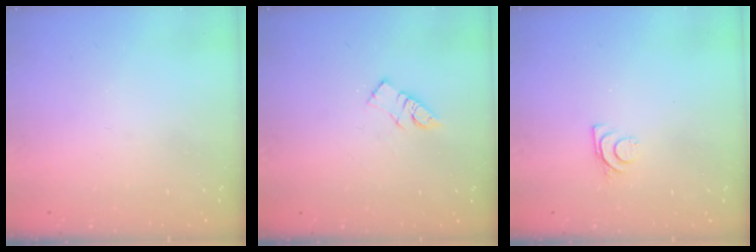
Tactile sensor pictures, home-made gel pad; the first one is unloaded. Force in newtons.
{"total": 7.5, "press": 7.4, "slide": 0.4}
{"total": 6.5, "press": 6.5, "slide": 0.7}